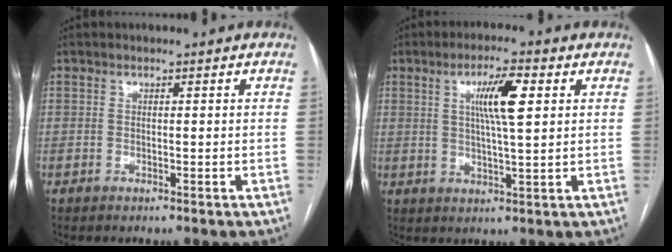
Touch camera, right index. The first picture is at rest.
{"total": 7.3, "force": [2.2, 0.6, 6.9], "torque": [-0.125, 0.006, 0.039]}